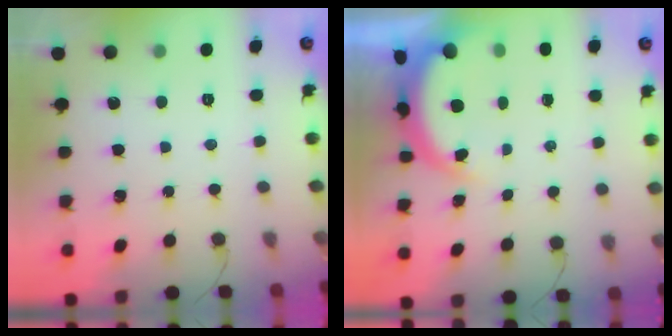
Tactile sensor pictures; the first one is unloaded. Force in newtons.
{"total": 5.5, "press": 5.5, "slide": 0.4}